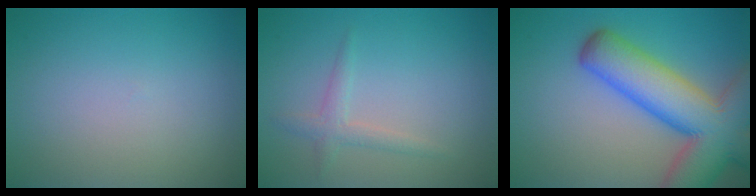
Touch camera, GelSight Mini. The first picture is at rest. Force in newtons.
{"total": 1.6, "press": 1.6, "slide": 0.0}
{"total": 11.7, "press": 11.7, "slide": 0.6}